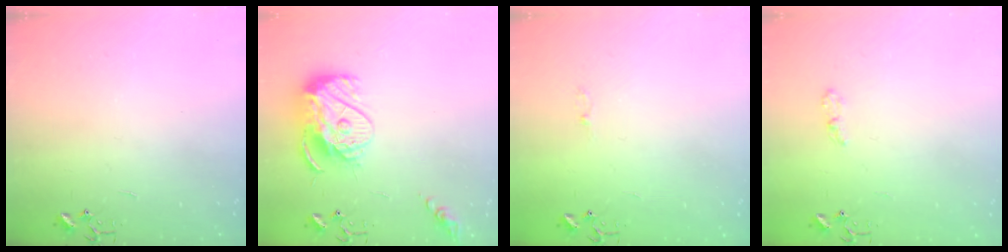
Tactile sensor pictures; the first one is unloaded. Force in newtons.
{"total": 14.3, "press": 14.2, "slide": 1.3}
{"total": 3.1, "press": 3.0, "slide": 0.5}
{"total": 4.4, "press": 4.3, "slide": 0.5}